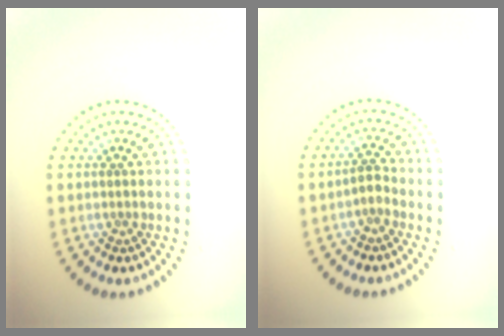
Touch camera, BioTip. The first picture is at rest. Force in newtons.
{"total": 1.2, "press": 0.9, "slide": 0.8}